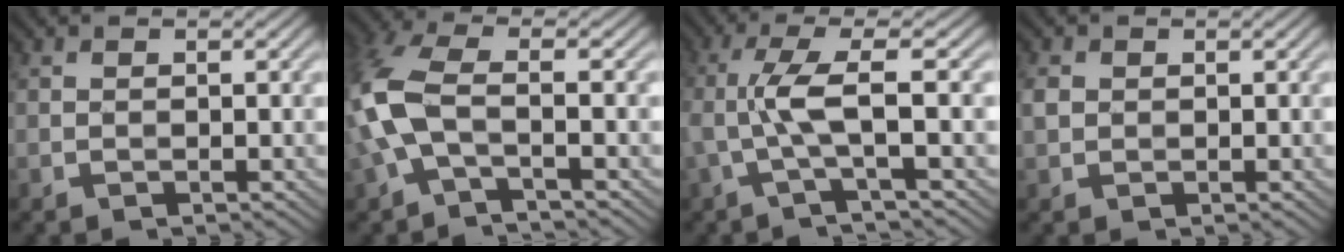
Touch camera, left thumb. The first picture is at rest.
{"total": 7.9, "force": [-1.7, 3.3, 7.0], "torque": [-0.183, 0.009, -0.052]}
{"total": 5.6, "force": [-0.7, 0.8, 5.5], "torque": [-0.117, 0.014, -0.027]}
{"total": 1.3, "force": [0.2, 1.2, 0.4], "torque": [-0.013, 0.000, 0.003]}